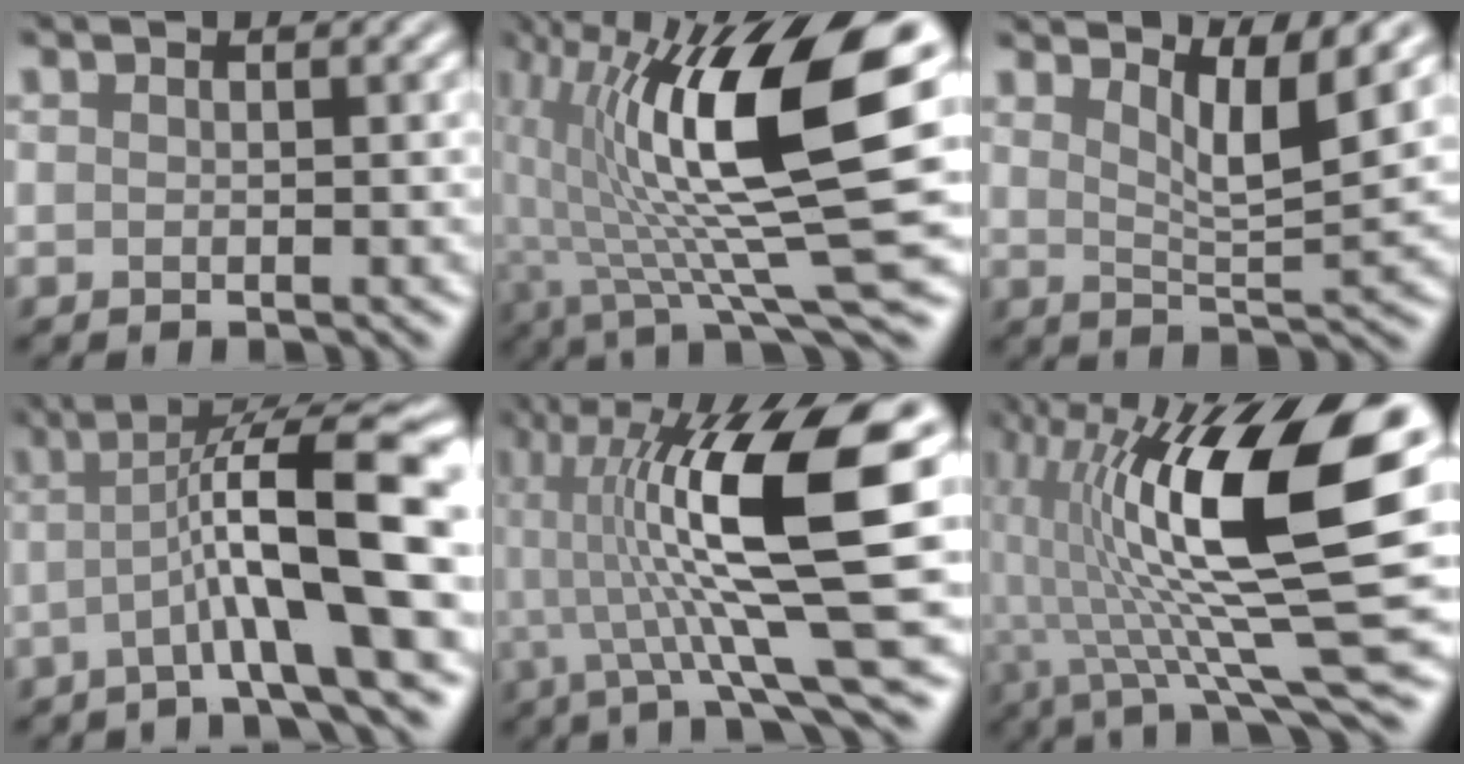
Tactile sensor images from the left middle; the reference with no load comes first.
{"total": 14.8, "force": [1.9, 3.5, 14.3], "torque": [-0.242, 0.008, 0.035]}
{"total": 4.8, "force": [3.1, 0.8, 3.6], "torque": [-0.057, -0.003, 0.054]}
{"total": 10.9, "force": [-1.0, 1.8, 10.7], "torque": [-0.150, 0.029, -0.027]}
{"total": 13.1, "force": [1.3, 2.7, 12.8], "torque": [-0.217, 0.011, 0.025]}
{"total": 16.4, "force": [2.0, 4.4, 15.7], "torque": [-0.277, 0.016, 0.035]}